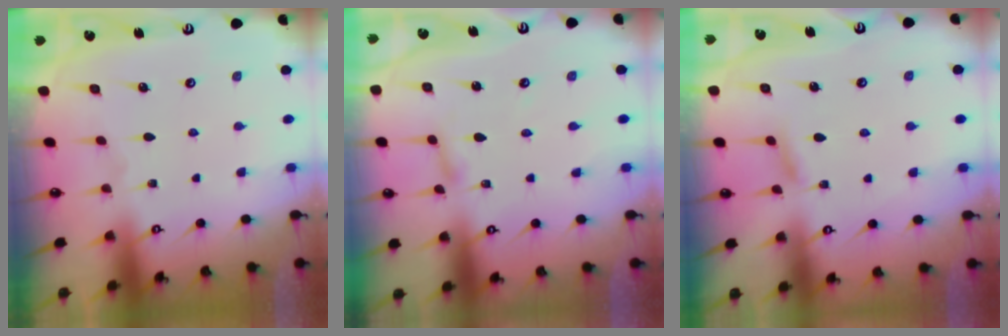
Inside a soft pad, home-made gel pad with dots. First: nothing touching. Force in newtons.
{"total": 2.0, "press": 2.0, "slide": 0.2}
{"total": 4.4, "press": 4.3, "slide": 0.6}